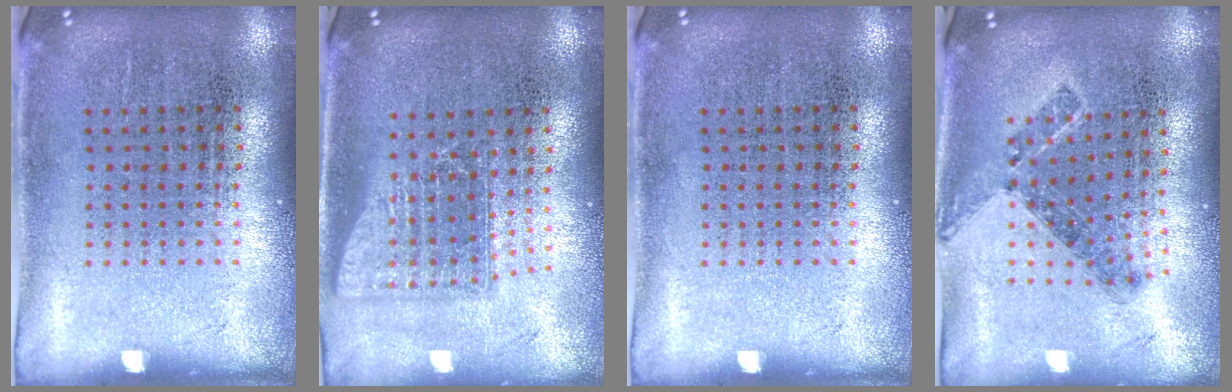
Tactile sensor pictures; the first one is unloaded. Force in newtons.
{"total": 1.6, "press": 1.2, "slide": 1.0}
{"total": 0.0}
{"total": 0.8, "press": 0.8, "slide": 0.2}